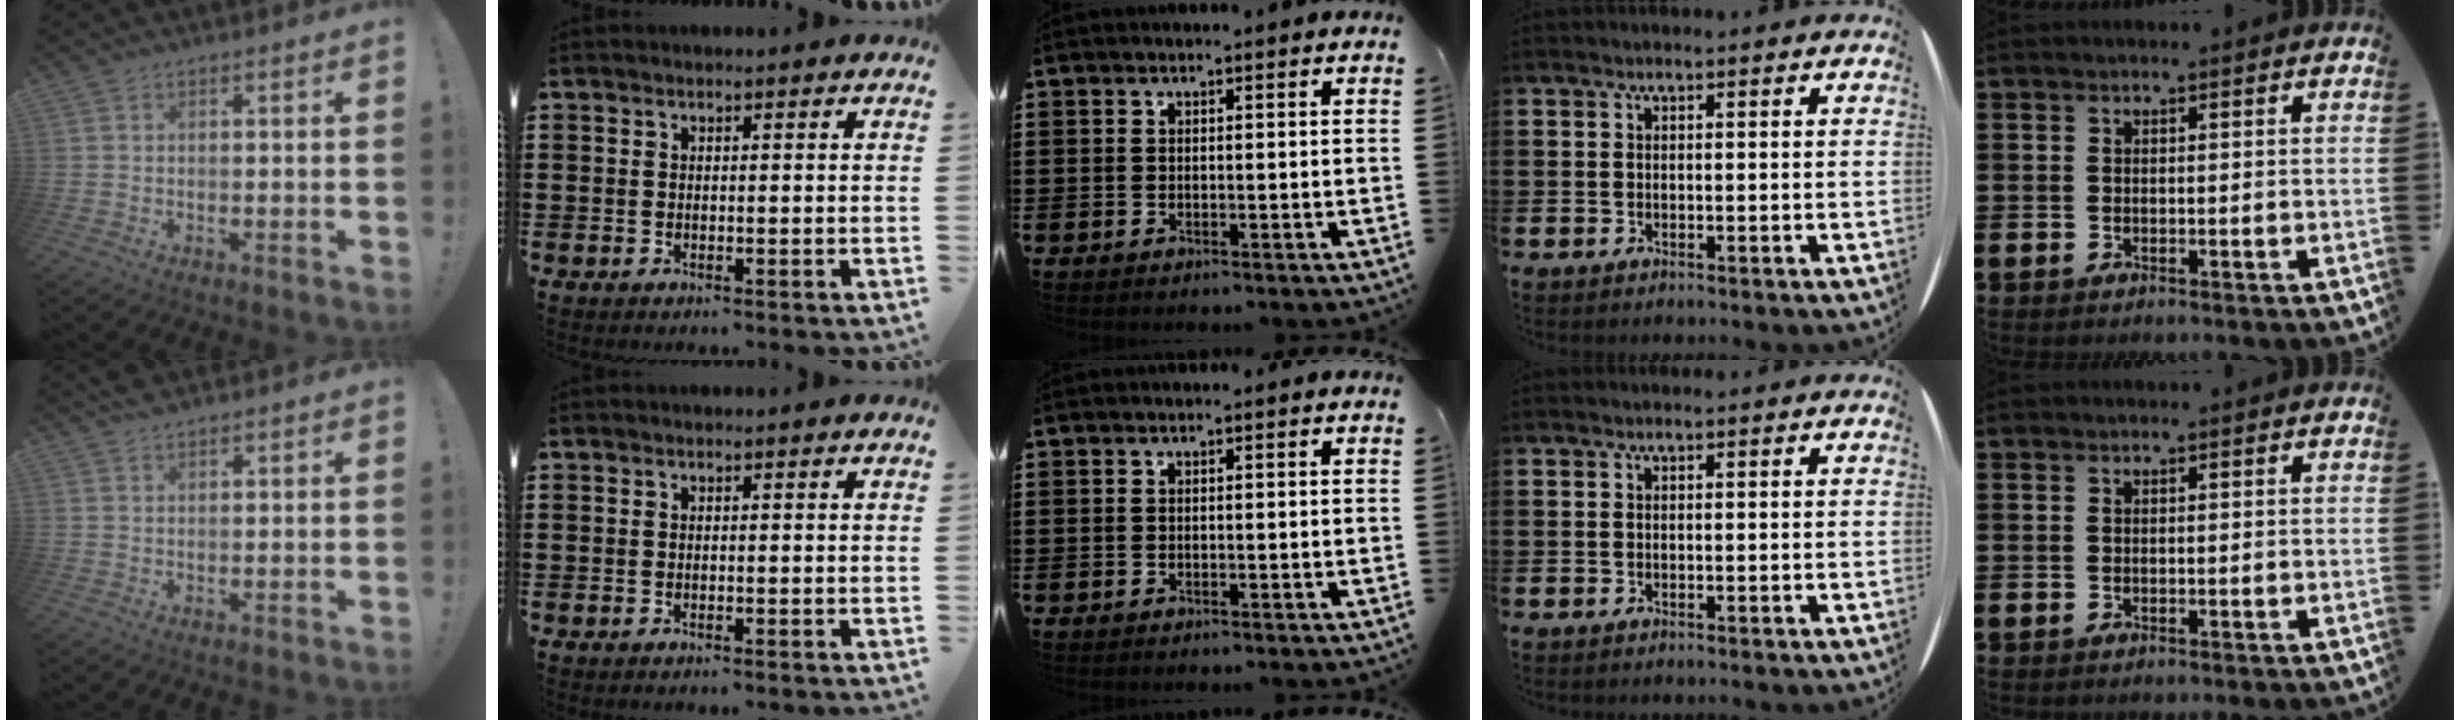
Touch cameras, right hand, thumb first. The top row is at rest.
{"thumb": {"total": 2.1, "force": [1.8, 0.7, 0.9], "torque": [-0.012, -0.008, 0.032]}}